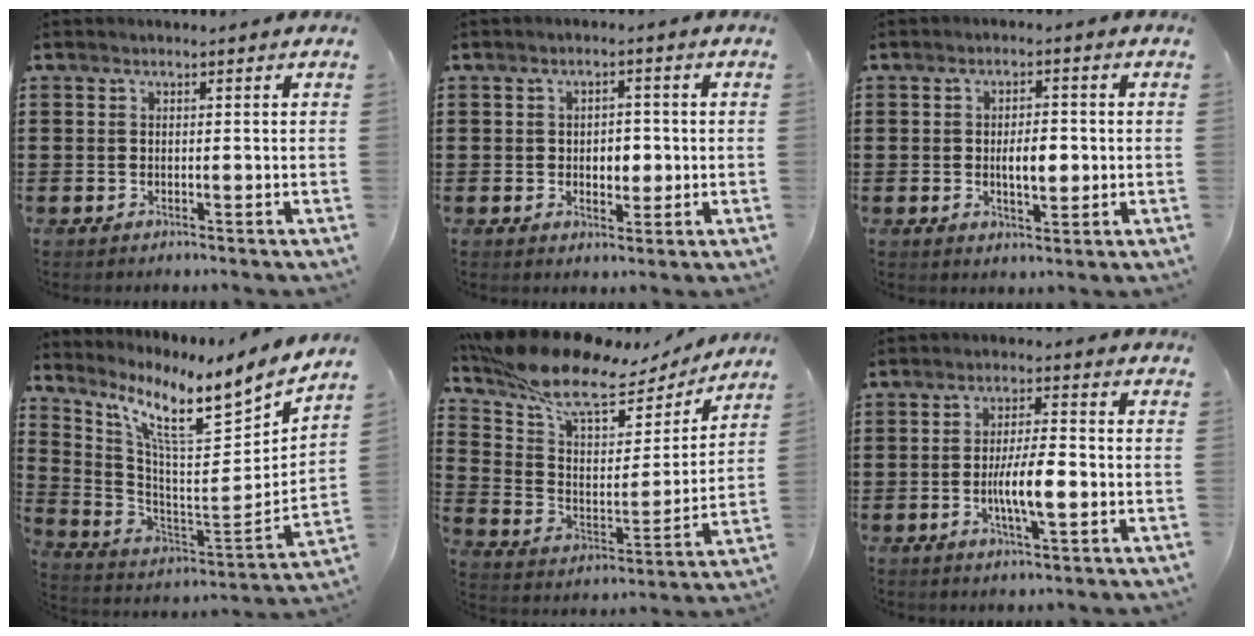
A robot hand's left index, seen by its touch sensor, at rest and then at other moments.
{"total": 3.4, "force": [-0.3, 2.2, 2.5], "torque": [-0.039, 0.001, -0.013]}
{"total": 4.0, "force": [-0.2, 2.1, 3.4], "torque": [-0.052, -0.002, -0.010]}
{"total": 10.1, "force": [6.7, 1.6, 7.4], "torque": [-0.158, -0.052, 0.102]}
{"total": 12.1, "force": [9.0, 4.4, 6.7], "torque": [-0.151, -0.046, 0.154]}
{"total": 7.0, "force": [-1.5, 1.8, 6.6], "torque": [-0.125, -0.007, -0.033]}